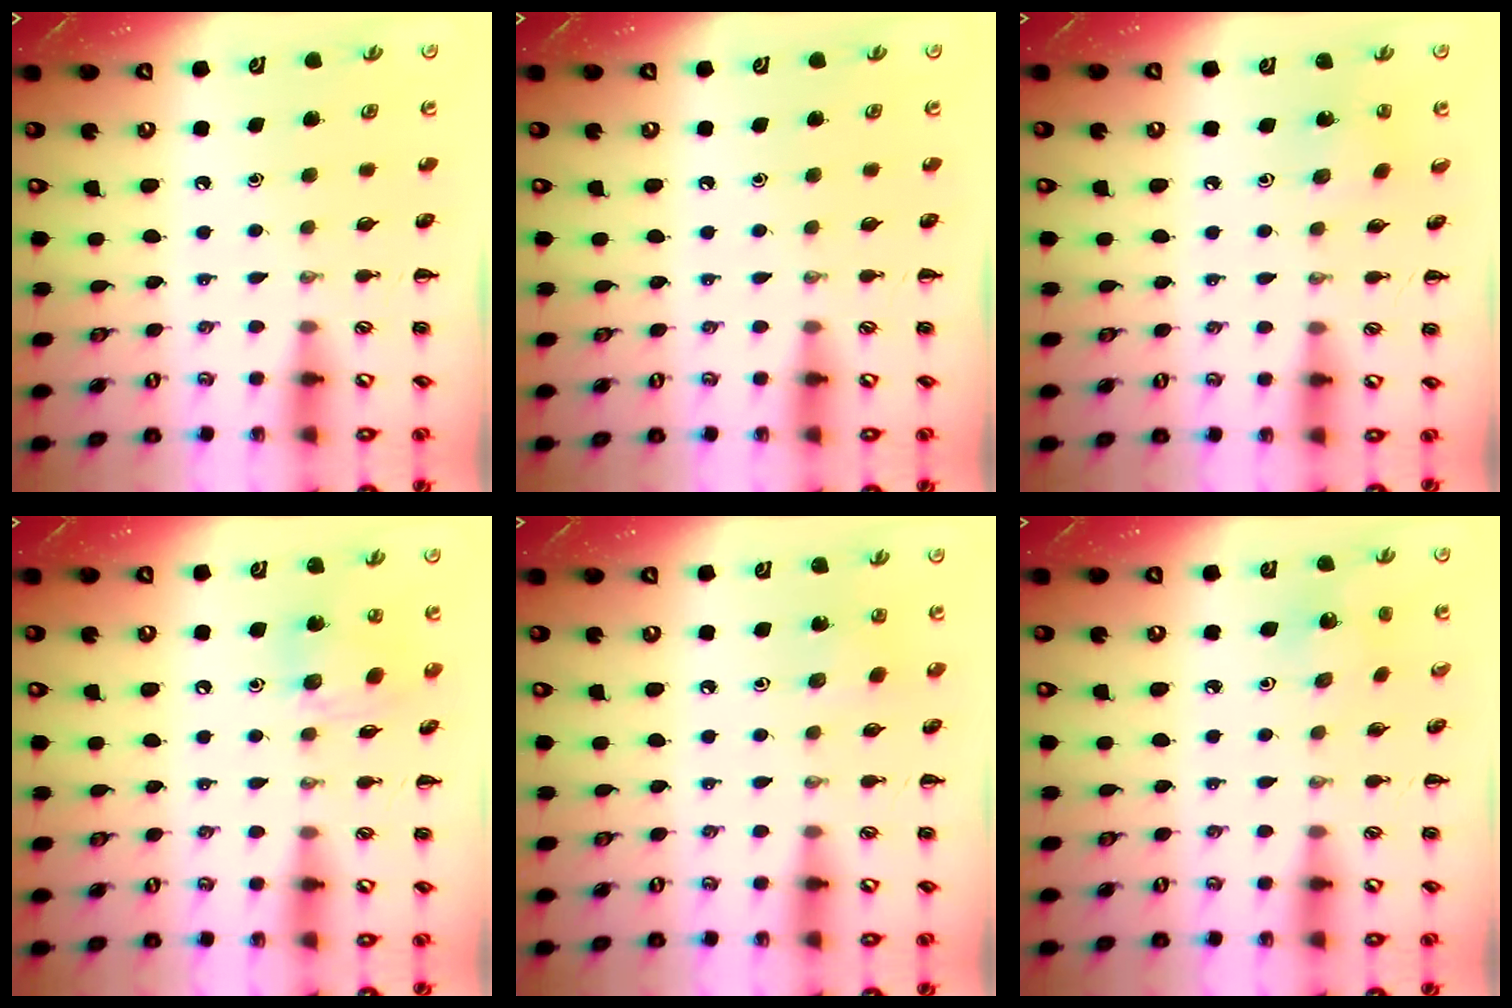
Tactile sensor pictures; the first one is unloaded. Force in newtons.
{"total": 0.0}
{"total": 1.8, "press": 1.7, "slide": 0.7}
{"total": 9.1, "press": 9.1, "slide": 1.0}
{"total": 2.6, "press": 2.5, "slide": 0.9}
{"total": 1.9, "press": 1.8, "slide": 0.6}